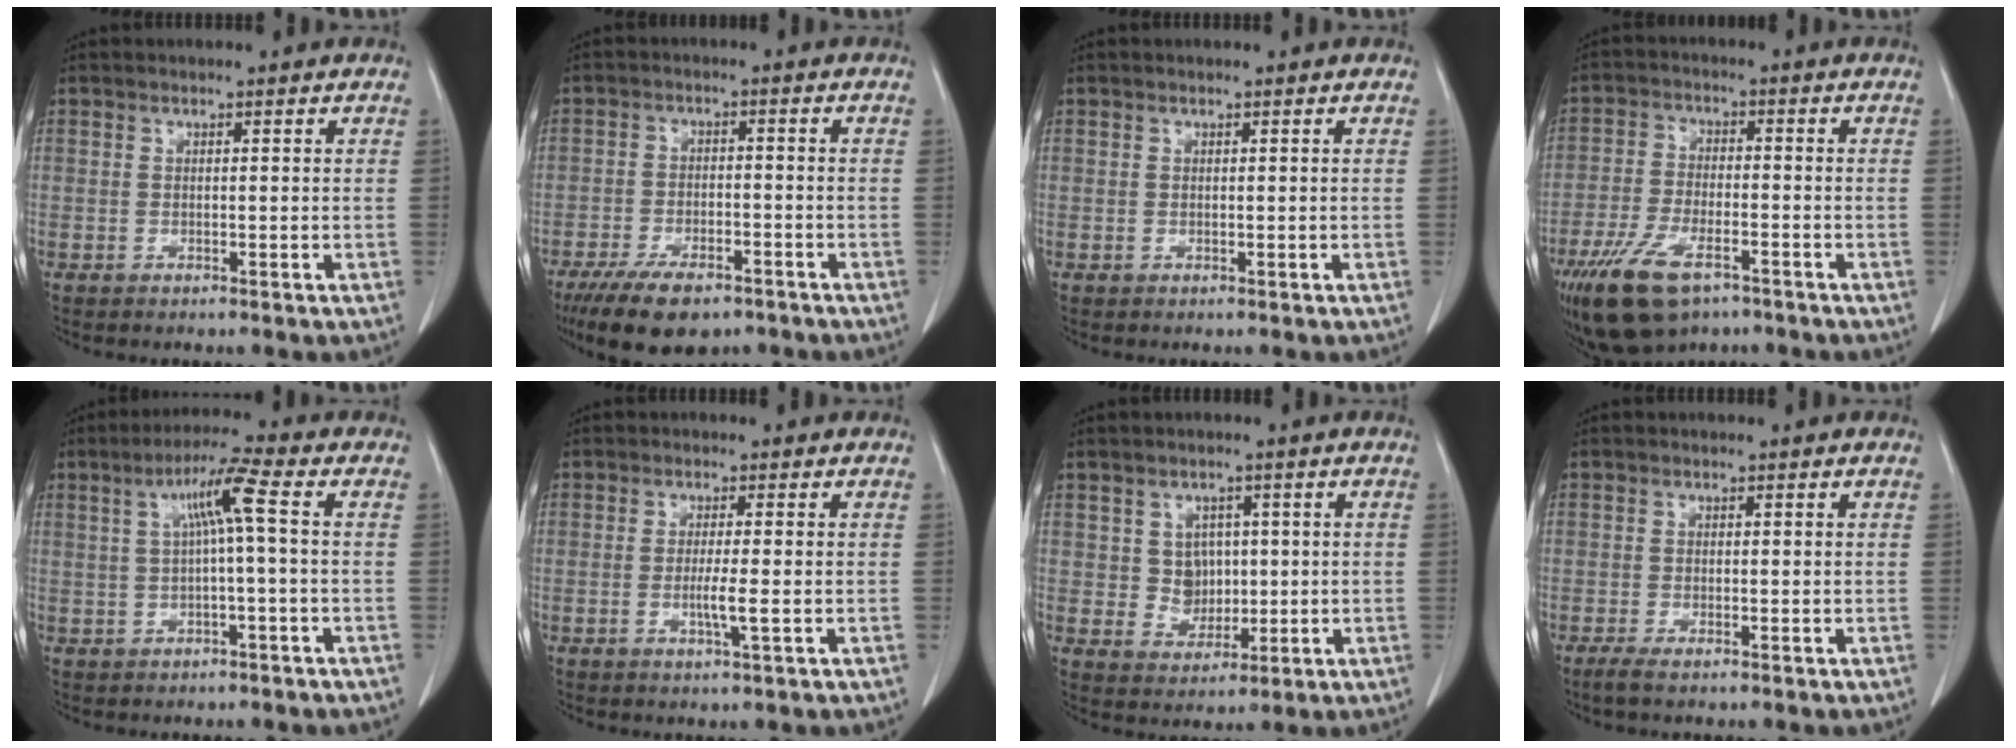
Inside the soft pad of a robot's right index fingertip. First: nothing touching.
{"total": 10.8, "force": [-7.6, 4.3, 6.3], "torque": [-0.105, -0.009, -0.123]}
{"total": 0.0}
{"total": 12.5, "force": [-7.8, 5.1, 8.3], "torque": [-0.168, -0.012, -0.136]}
{"total": 6.2, "force": [0.9, -0.2, 6.2], "torque": [-0.112, 0.019, 0.018]}
{"total": 3.3, "force": [-0.8, -0.1, 3.2], "torque": [-0.061, -0.005, -0.013]}
{"total": 4.8, "force": [0.6, 4.4, 2.0], "torque": [-0.027, 0.011, 0.020]}
{"total": 3.0, "force": [-1.7, 0.7, 2.3], "torque": [-0.052, -0.006, -0.032]}